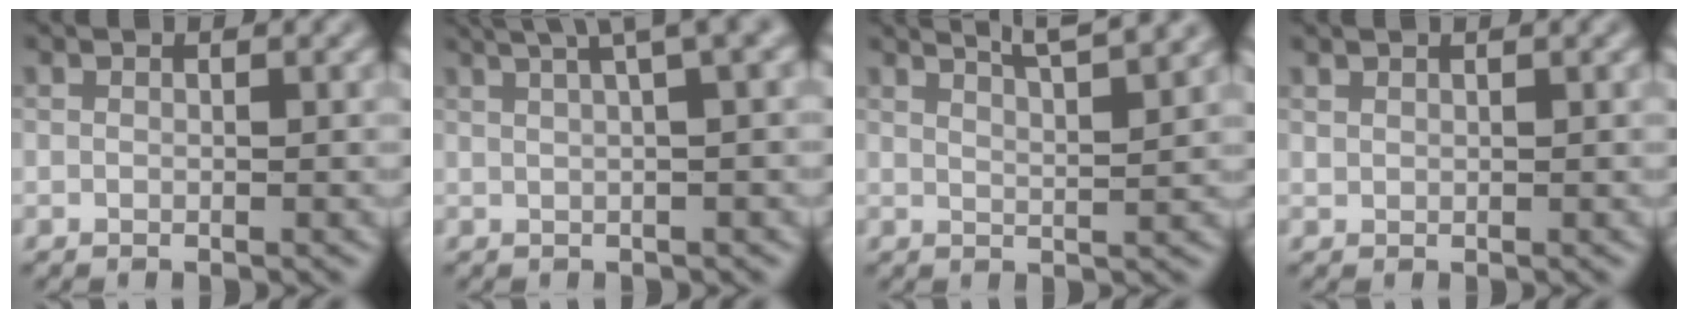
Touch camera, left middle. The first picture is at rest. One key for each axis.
{"total": 7.6, "fx": 4.1, "fy": 2.6, "fz": 5.8, "tx": -0.049, "ty": 0.051, "tz": 0.029}
{"total": 5.9, "fx": 4.6, "fy": 1.6, "fz": 3.3, "tx": -0.021, "ty": 0.031, "tz": 0.034}
{"total": 0.6, "fx": 0.6, "fy": 0.2, "fz": 0.0, "tx": -0.002, "ty": 0.001, "tz": 0.017}